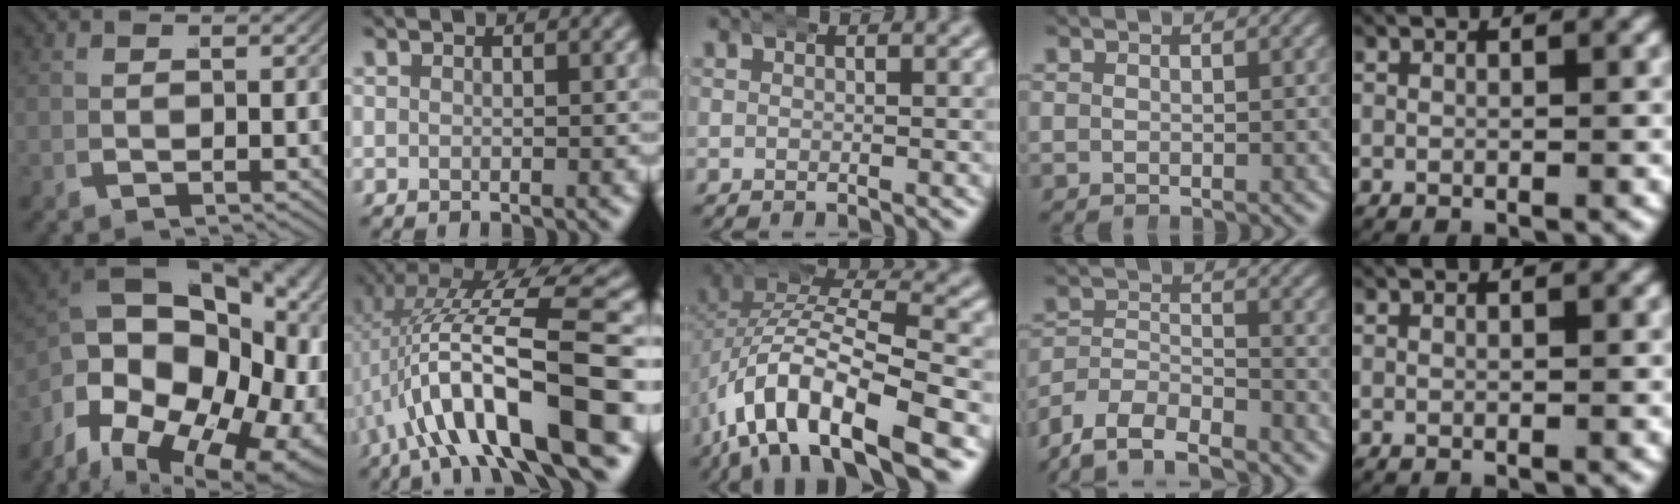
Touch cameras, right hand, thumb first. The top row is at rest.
{"thumb": {"total": 21.8, "force": [-1.0, 14.7, 16.1], "torque": [-0.304, -0.080, 0.022]}, "index": {"total": 12.6, "force": [-0.7, 5.0, 11.5], "torque": [-0.202, 0.000, -0.007]}, "middle": {"total": 13.3, "force": [-3.8, 8.0, 9.9], "torque": [-0.197, -0.034, -0.049]}, "ring": {"total": 8.2, "force": [-5.6, 5.2, 2.9], "torque": [-0.077, -0.035, -0.090]}}